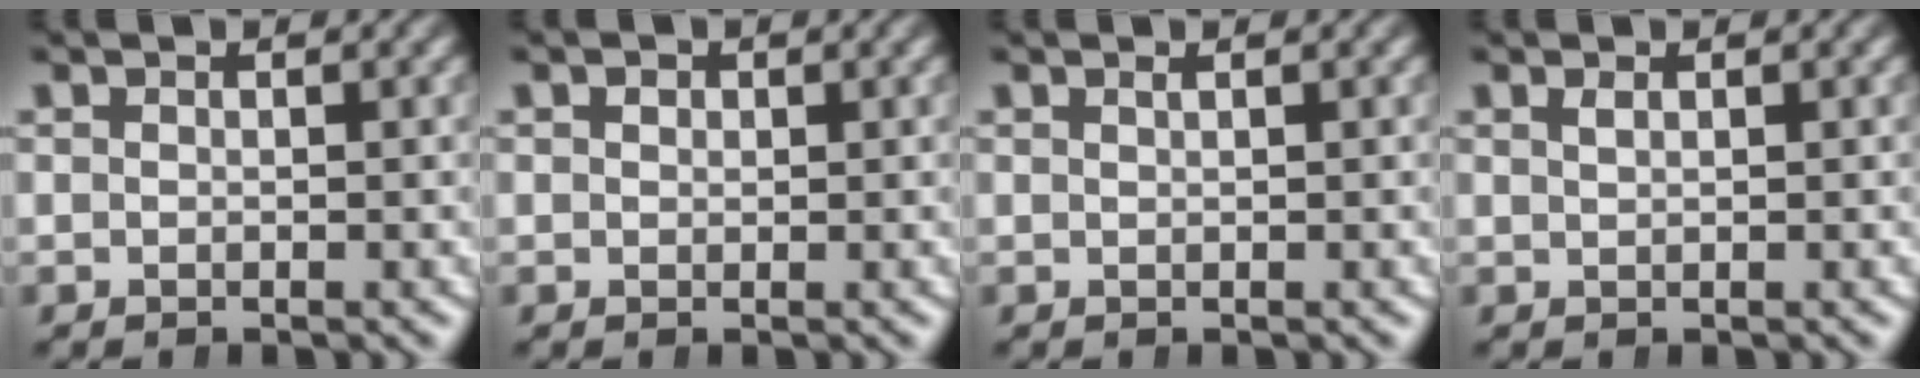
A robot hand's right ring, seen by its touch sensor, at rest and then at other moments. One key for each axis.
{"total": 0.9, "fx": 0.3, "fy": 0.7, "fz": 0.4, "tx": -0.002, "ty": 0.002, "tz": 0.009}
{"total": 0.6, "fx": 0.4, "fy": -0.2, "fz": 0.4, "tx": -0.001, "ty": 0.007, "tz": 0.007}
{"total": 0.7, "fx": 0.5, "fy": -0.2, "fz": 0.5, "tx": -0.004, "ty": 0.007, "tz": 0.009}